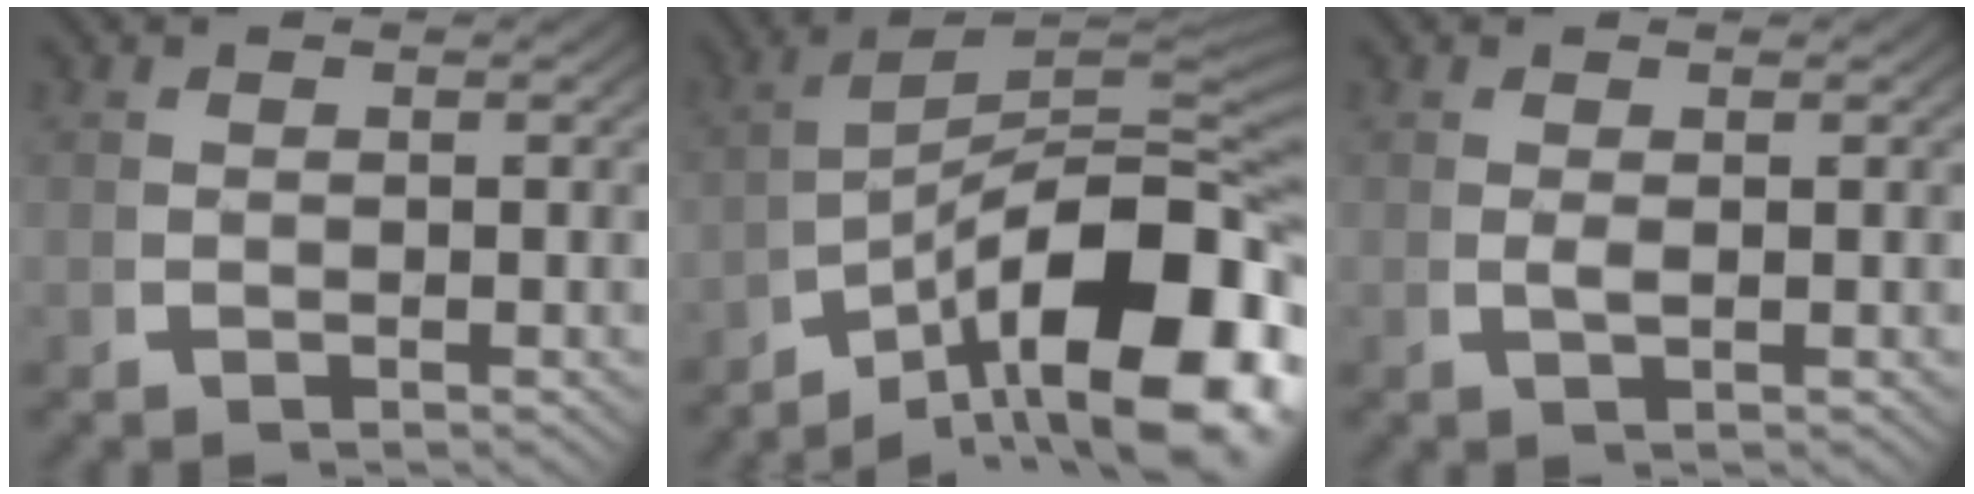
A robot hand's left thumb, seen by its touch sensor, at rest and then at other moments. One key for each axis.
{"total": 16.6, "fx": -3.7, "fy": 9.5, "fz": 13.1, "tx": -0.180, "ty": -0.047, "tz": -0.044}
{"total": 0.8, "fx": 0.2, "fy": 0.2, "fz": 0.8, "tx": -0.021, "ty": -0.003, "tz": 0.004}